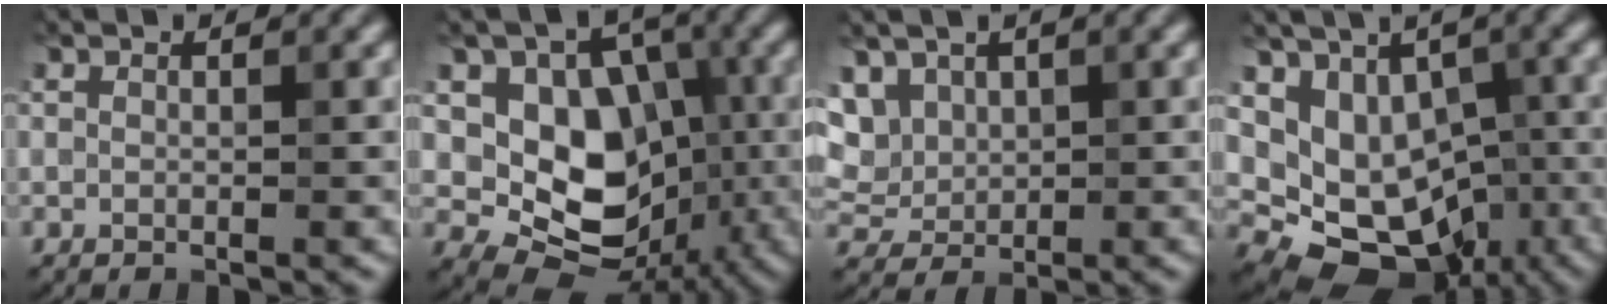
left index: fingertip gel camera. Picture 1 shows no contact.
{"total": 8.2, "force": [-1.0, 6.6, 4.7], "torque": [-0.068, -0.018, -0.016]}
{"total": 3.0, "force": [1.6, 2.4, 0.8], "torque": [-0.032, 0.006, 0.040]}
{"total": 9.9, "force": [-2.7, 8.2, 4.8], "torque": [-0.061, -0.004, -0.028]}